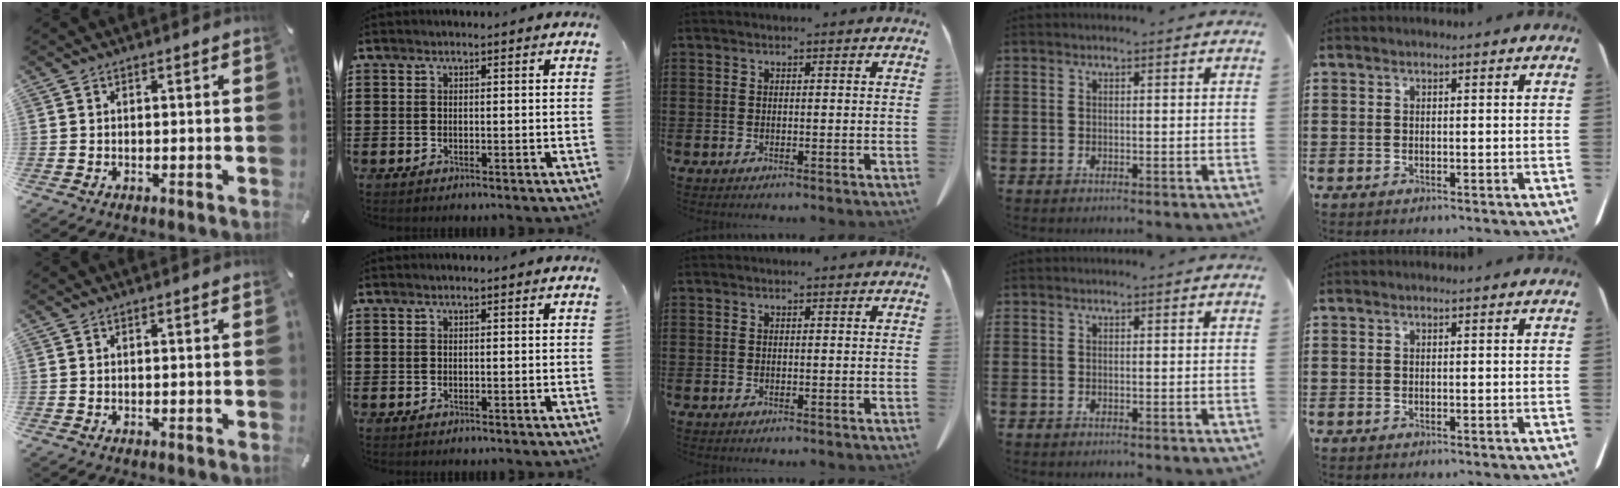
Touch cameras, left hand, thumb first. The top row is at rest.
{}